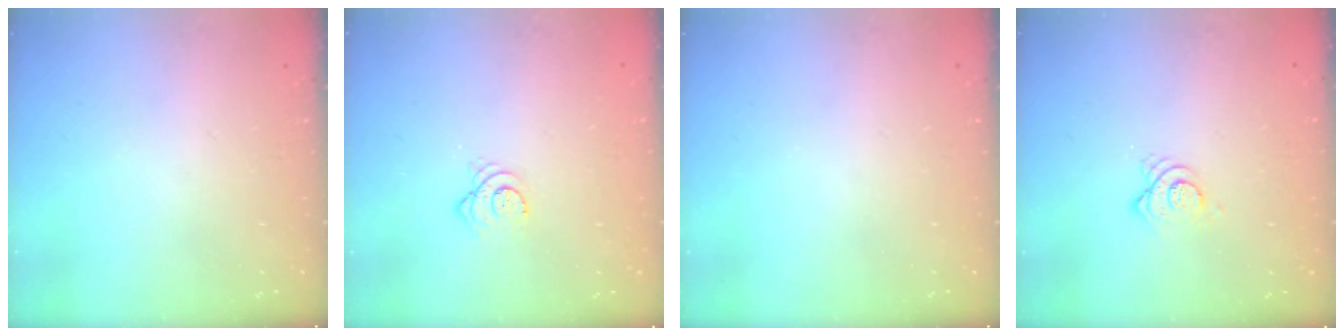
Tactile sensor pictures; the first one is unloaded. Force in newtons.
{"total": 3.7, "press": 3.7, "slide": 0.6}
{"total": 0.0}
{"total": 5.4, "press": 5.4, "slide": 0.6}